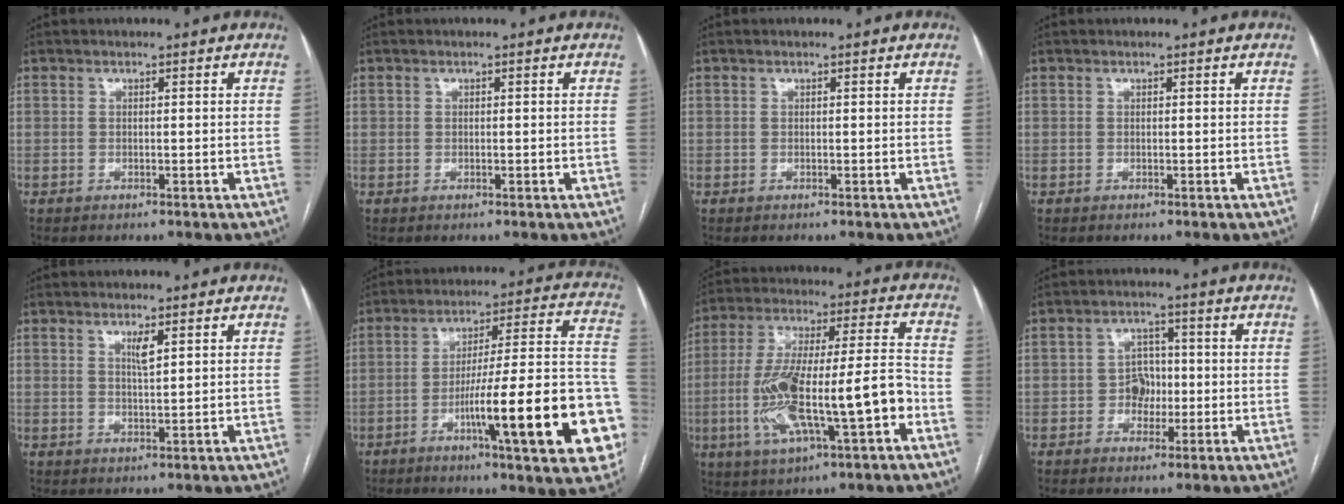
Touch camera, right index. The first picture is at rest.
{"total": 0.0}
{"total": 0.0}
{"total": 0.0}
{"total": 2.1, "force": [1.1, 0.1, 1.8], "torque": [-0.035, -0.005, 0.021]}
{"total": 22.6, "force": [-7.8, 1.5, 21.1], "torque": [-0.225, 0.012, -0.109]}
{"total": 17.8, "force": [-5.3, 2.6, 16.8], "torque": [-0.324, 0.010, -0.082]}
{"total": 3.6, "force": [-0.6, 3.0, 1.9], "torque": [-0.025, 0.011, -0.010]}